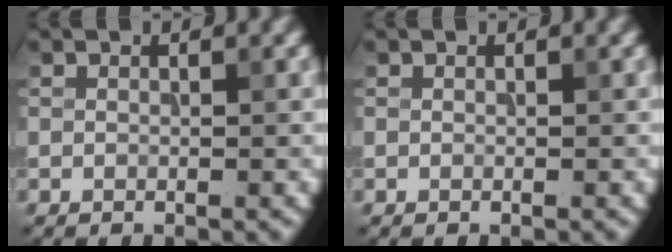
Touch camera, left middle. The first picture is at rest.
{"total": 0.0}